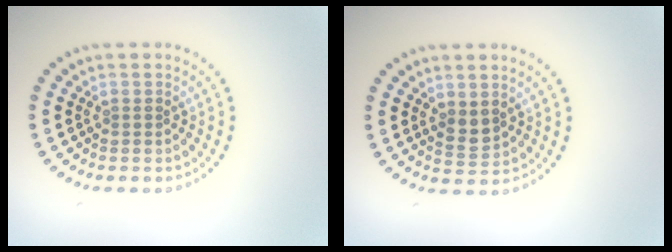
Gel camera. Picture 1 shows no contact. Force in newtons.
{"total": 1.5, "press": 1.5, "slide": 0.5}